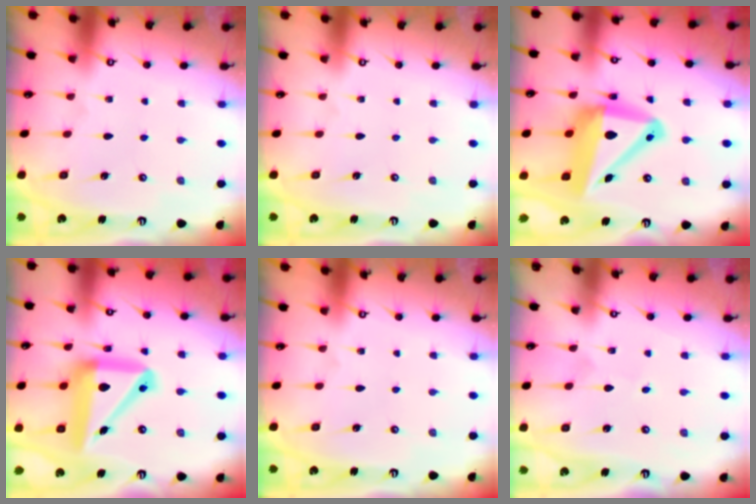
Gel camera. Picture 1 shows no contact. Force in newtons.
{"total": 0.0}
{"total": 17.3, "press": 17.1, "slide": 2.5}
{"total": 17.9, "press": 17.7, "slide": 2.7}
{"total": 0.0}
{"total": 1.5, "press": 1.4, "slide": 0.1}